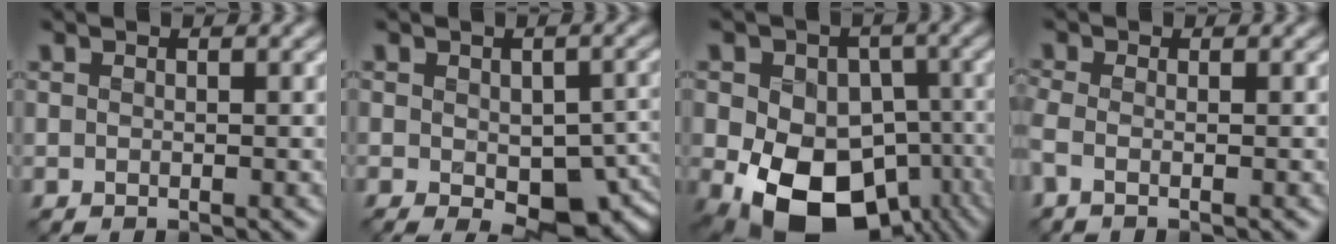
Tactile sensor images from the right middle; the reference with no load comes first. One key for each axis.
{"total": 9.2, "fx": -3.3, "fy": 4.7, "fz": 7.2, "tx": -0.110, "ty": -0.027, "tz": -0.038}
{"total": 14.2, "fx": -4.4, "fy": 10.0, "fz": 9.0, "tx": -0.127, "ty": -0.028, "tz": -0.056}
{"total": 2.0, "fx": -0.7, "fy": 0.8, "fz": 1.7, "tx": -0.031, "ty": -0.013, "tz": -0.020}